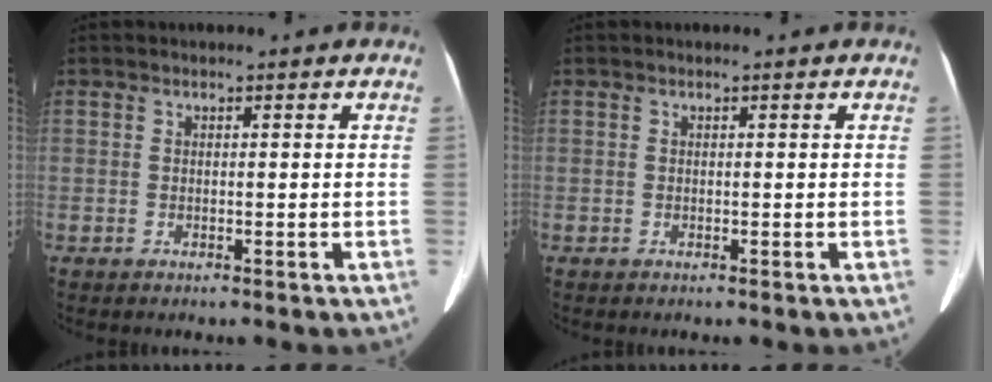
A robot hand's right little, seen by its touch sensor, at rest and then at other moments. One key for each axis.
{"total": 0.0}